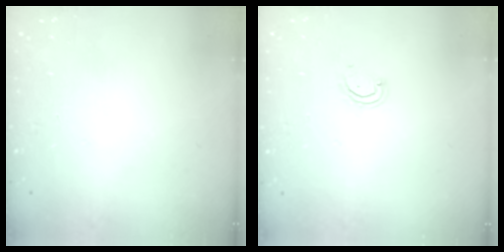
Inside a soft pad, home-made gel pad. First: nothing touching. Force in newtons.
{"total": 2.9, "press": 2.9, "slide": 0.3}